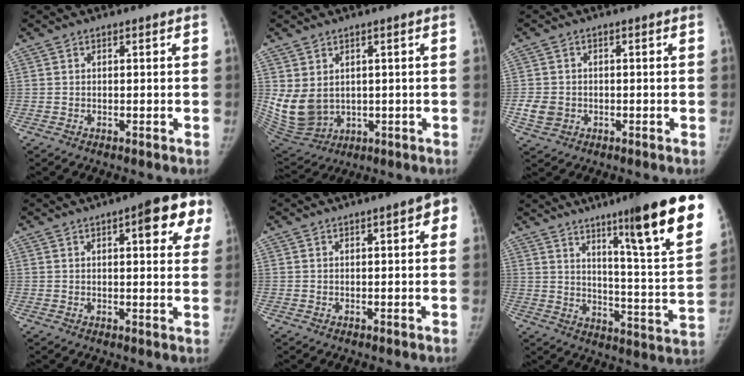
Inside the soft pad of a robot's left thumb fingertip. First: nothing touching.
{"total": 10.2, "force": [1.0, 8.0, 6.2], "torque": [-0.115, -0.015, 0.051]}
{"total": 4.0, "force": [-1.0, 3.5, 1.8], "torque": [-0.027, 0.003, -0.012]}
{"total": 10.9, "force": [4.7, 3.5, 9.2], "torque": [-0.075, -0.006, 0.047]}
{"total": 3.8, "force": [1.1, 1.2, 3.5], "torque": [-0.034, 0.005, 0.006]}
{"total": 22.1, "force": [13.4, 1.5, 17.5], "torque": [-0.227, -0.067, 0.196]}